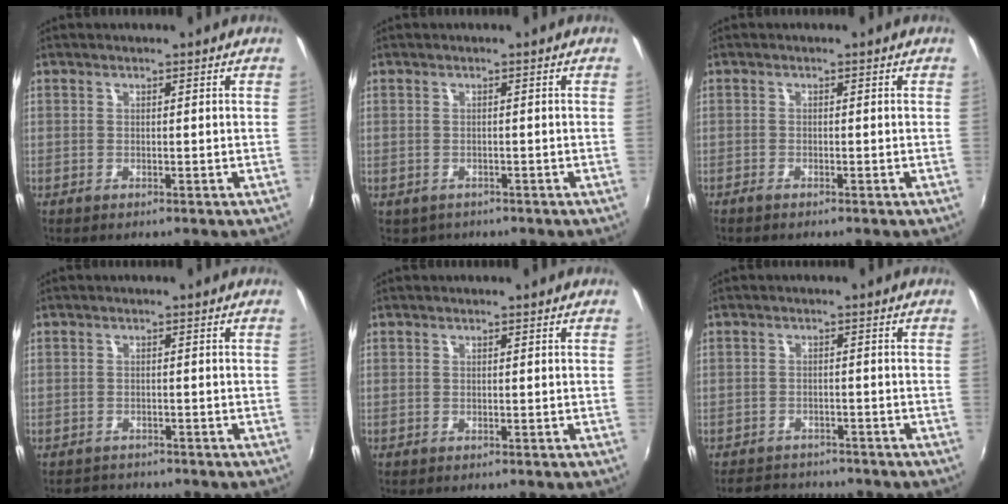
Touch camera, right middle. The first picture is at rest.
{"total": 1.8, "force": [-0.9, 1.5, 0.4], "torque": [-0.013, -0.004, -0.010]}
{"total": 1.3, "force": [-1.1, 0.3, 0.6], "torque": [-0.016, -0.004, -0.025]}
{"total": 2.5, "force": [-2.2, 1.2, -0.2], "torque": [-0.006, 0.002, -0.038]}
{"total": 0.0}
{"total": 6.1, "force": [-5.3, 2.8, 1.0], "torque": [-0.031, 0.012, -0.080]}